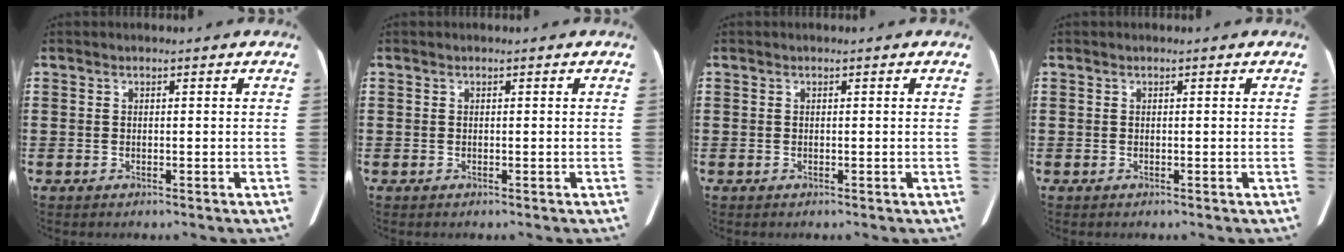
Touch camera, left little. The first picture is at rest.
{"total": 0.0}
{"total": 0.0}
{"total": 0.0}